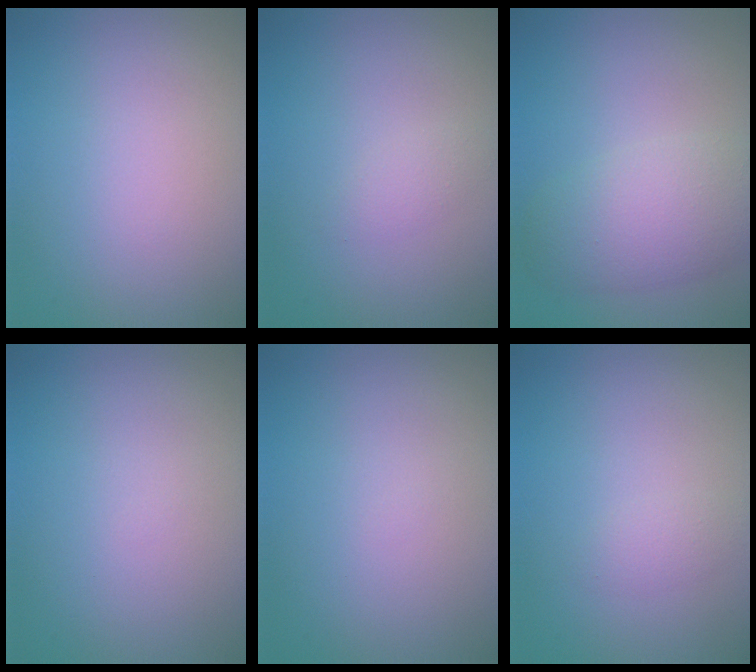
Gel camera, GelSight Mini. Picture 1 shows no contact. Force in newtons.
{"total": 1.1, "press": 1.1, "slide": 0.1}
{"total": 5.3, "press": 5.3, "slide": 0.1}
{"total": 0.0}
{"total": 0.0}
{"total": 1.1, "press": 1.1, "slide": 0.0}